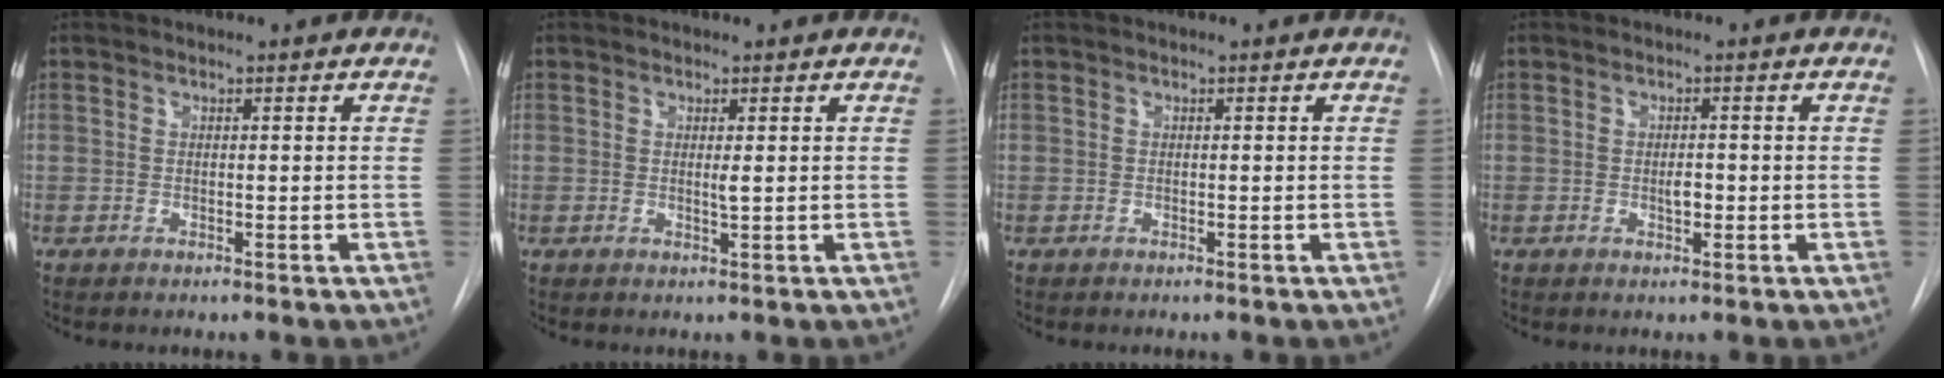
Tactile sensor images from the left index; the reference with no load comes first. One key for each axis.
{"total": 0.8, "fx": 0.0, "fy": -0.2, "fz": 0.8, "tx": -0.018, "ty": -0.009, "tz": -0.002}
{"total": 0.0}
{"total": 1.3, "fx": -0.5, "fy": 0.6, "fz": 1.1, "tx": -0.019, "ty": -0.006, "tz": -0.008}